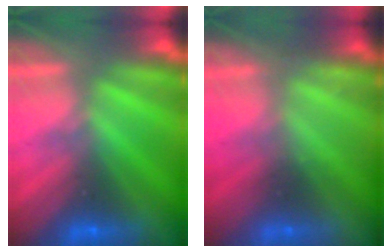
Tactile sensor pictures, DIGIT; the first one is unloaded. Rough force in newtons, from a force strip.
{"total": 2.3}